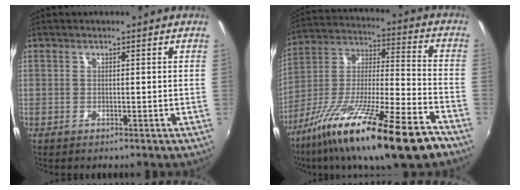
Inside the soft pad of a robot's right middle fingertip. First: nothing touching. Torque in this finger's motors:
{"motor_torque": [1.24, -0.90, 1.05, 0.21]}